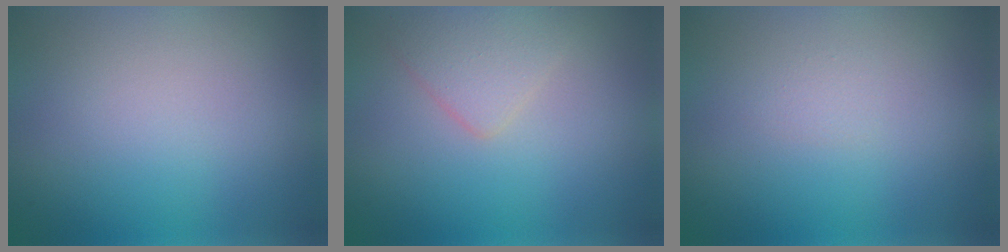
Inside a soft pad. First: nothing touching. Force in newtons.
{"total": 2.3, "press": 2.3, "slide": 0.1}
{"total": 0.5, "press": 0.5, "slide": 0.1}